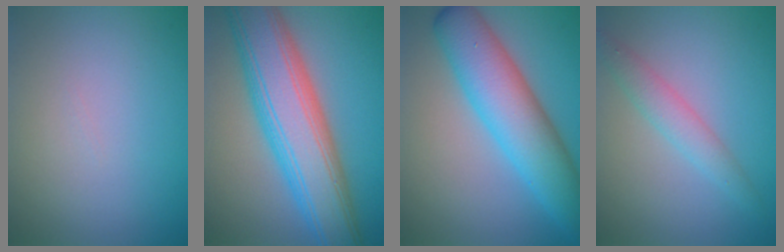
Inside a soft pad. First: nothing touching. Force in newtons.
{"total": 10.5, "press": 10.5, "slide": 0.3}
{"total": 8.3, "press": 8.3, "slide": 0.1}
{"total": 2.3, "press": 2.3, "slide": 0.1}